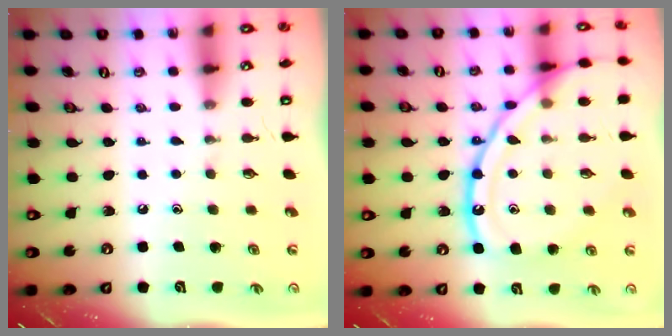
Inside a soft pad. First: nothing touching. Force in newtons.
{"total": 18.5, "press": 18.4, "slide": 1.6}